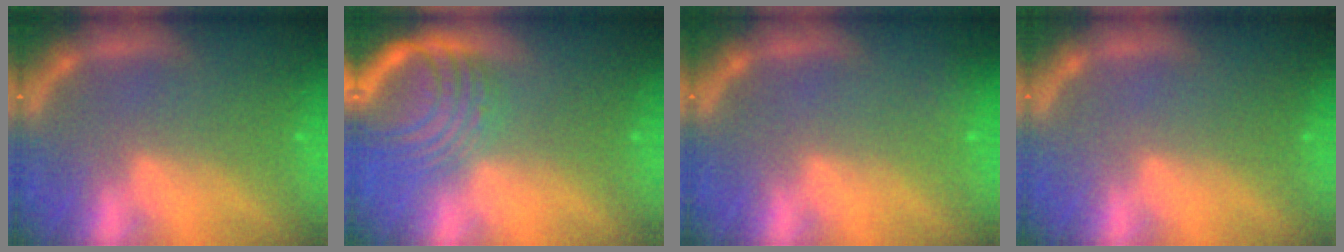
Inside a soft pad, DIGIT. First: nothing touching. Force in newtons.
{"total": 9.1}
{"total": 1.9}
{"total": 0.0}